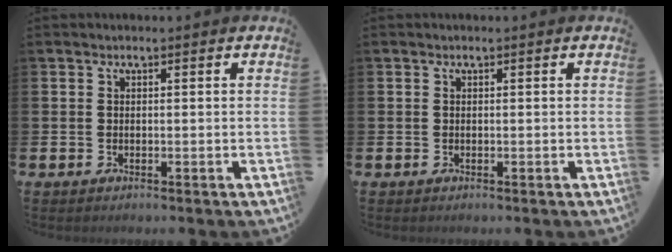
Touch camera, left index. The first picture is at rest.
{"total": 0.0}